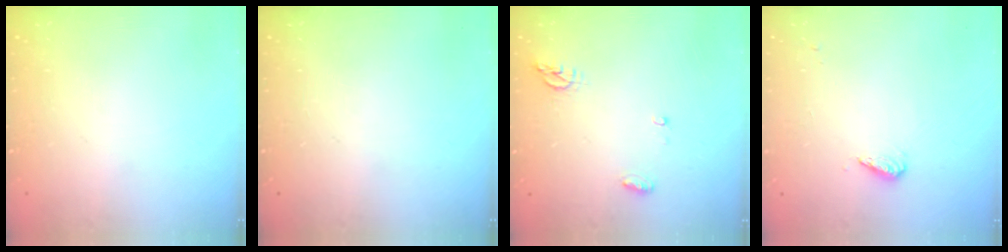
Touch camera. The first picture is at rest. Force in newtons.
{"total": 0.0}
{"total": 4.9, "press": 4.9, "slide": 0.6}
{"total": 3.6, "press": 3.5, "slide": 1.1}